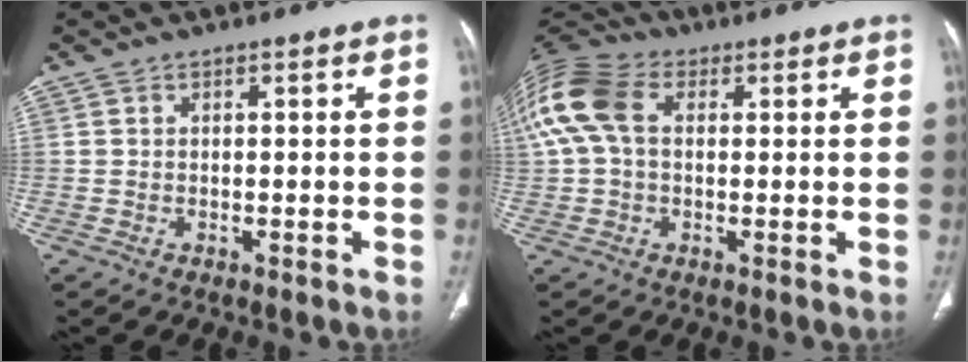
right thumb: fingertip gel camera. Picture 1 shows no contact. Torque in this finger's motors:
{"motor_torque": [-1.01, 0.99, 0.34, -0.21, 0.16]}